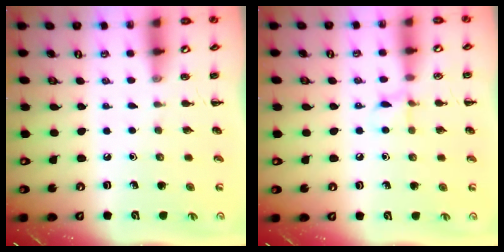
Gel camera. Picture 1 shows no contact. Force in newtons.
{"total": 6.0, "press": 5.7, "slide": 2.0}